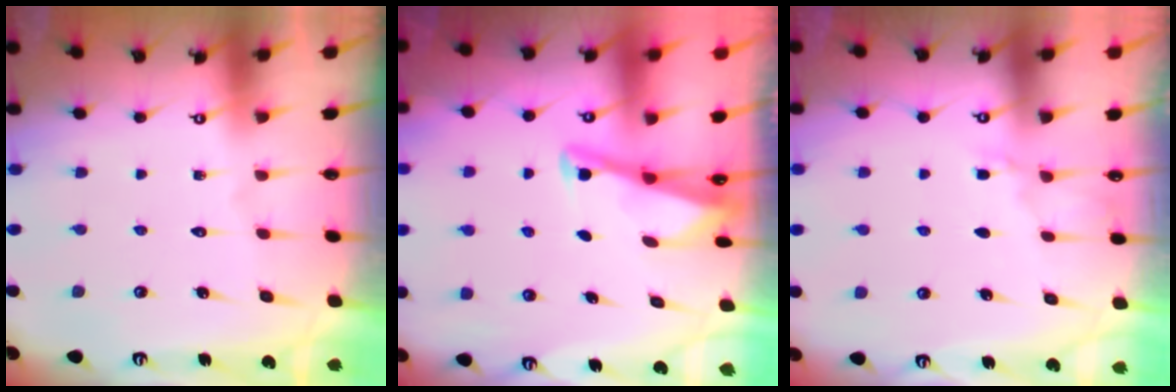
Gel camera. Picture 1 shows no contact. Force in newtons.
{"total": 2.9, "press": 2.9, "slide": 0.4}
{"total": 5.2, "press": 5.1, "slide": 0.6}